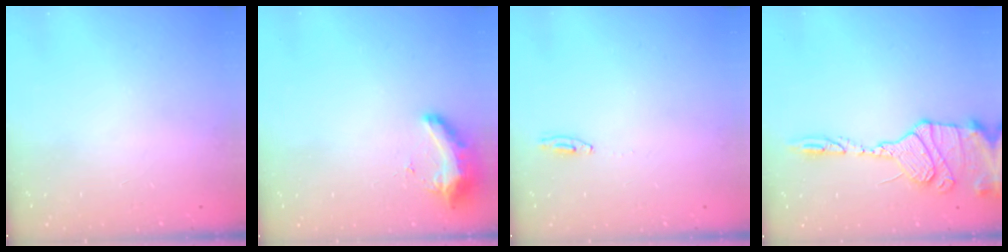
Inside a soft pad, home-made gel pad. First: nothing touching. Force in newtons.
{"total": 9.4, "press": 9.4, "slide": 0.8}
{"total": 2.4, "press": 2.4, "slide": 0.2}
{"total": 14.9, "press": 14.8, "slide": 1.7}